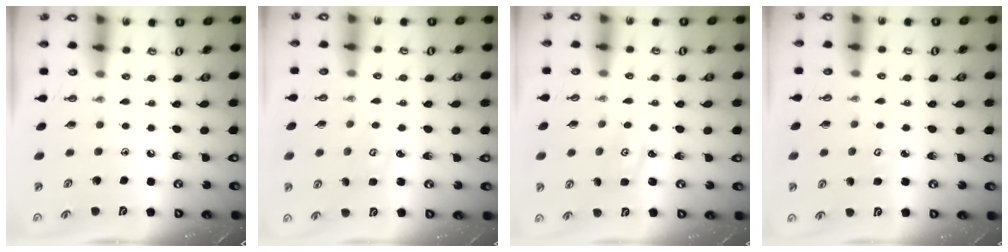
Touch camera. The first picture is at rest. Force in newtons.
{"total": 2.7, "press": 2.7, "slide": 0.3}
{"total": 2.1, "press": 2.1, "slide": 0.3}
{"total": 2.8, "press": 2.8, "slide": 0.3}